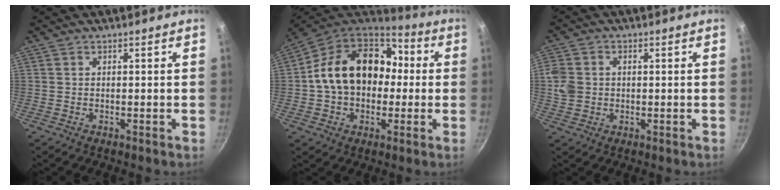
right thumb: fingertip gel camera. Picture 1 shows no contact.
{"total": 20.3, "force": [0.2, 14.7, 14.0], "torque": [-0.207, 0.044, -0.002]}
{"total": 5.7, "force": [0.2, 4.7, 3.2], "torque": [-0.068, 0.008, 0.005]}